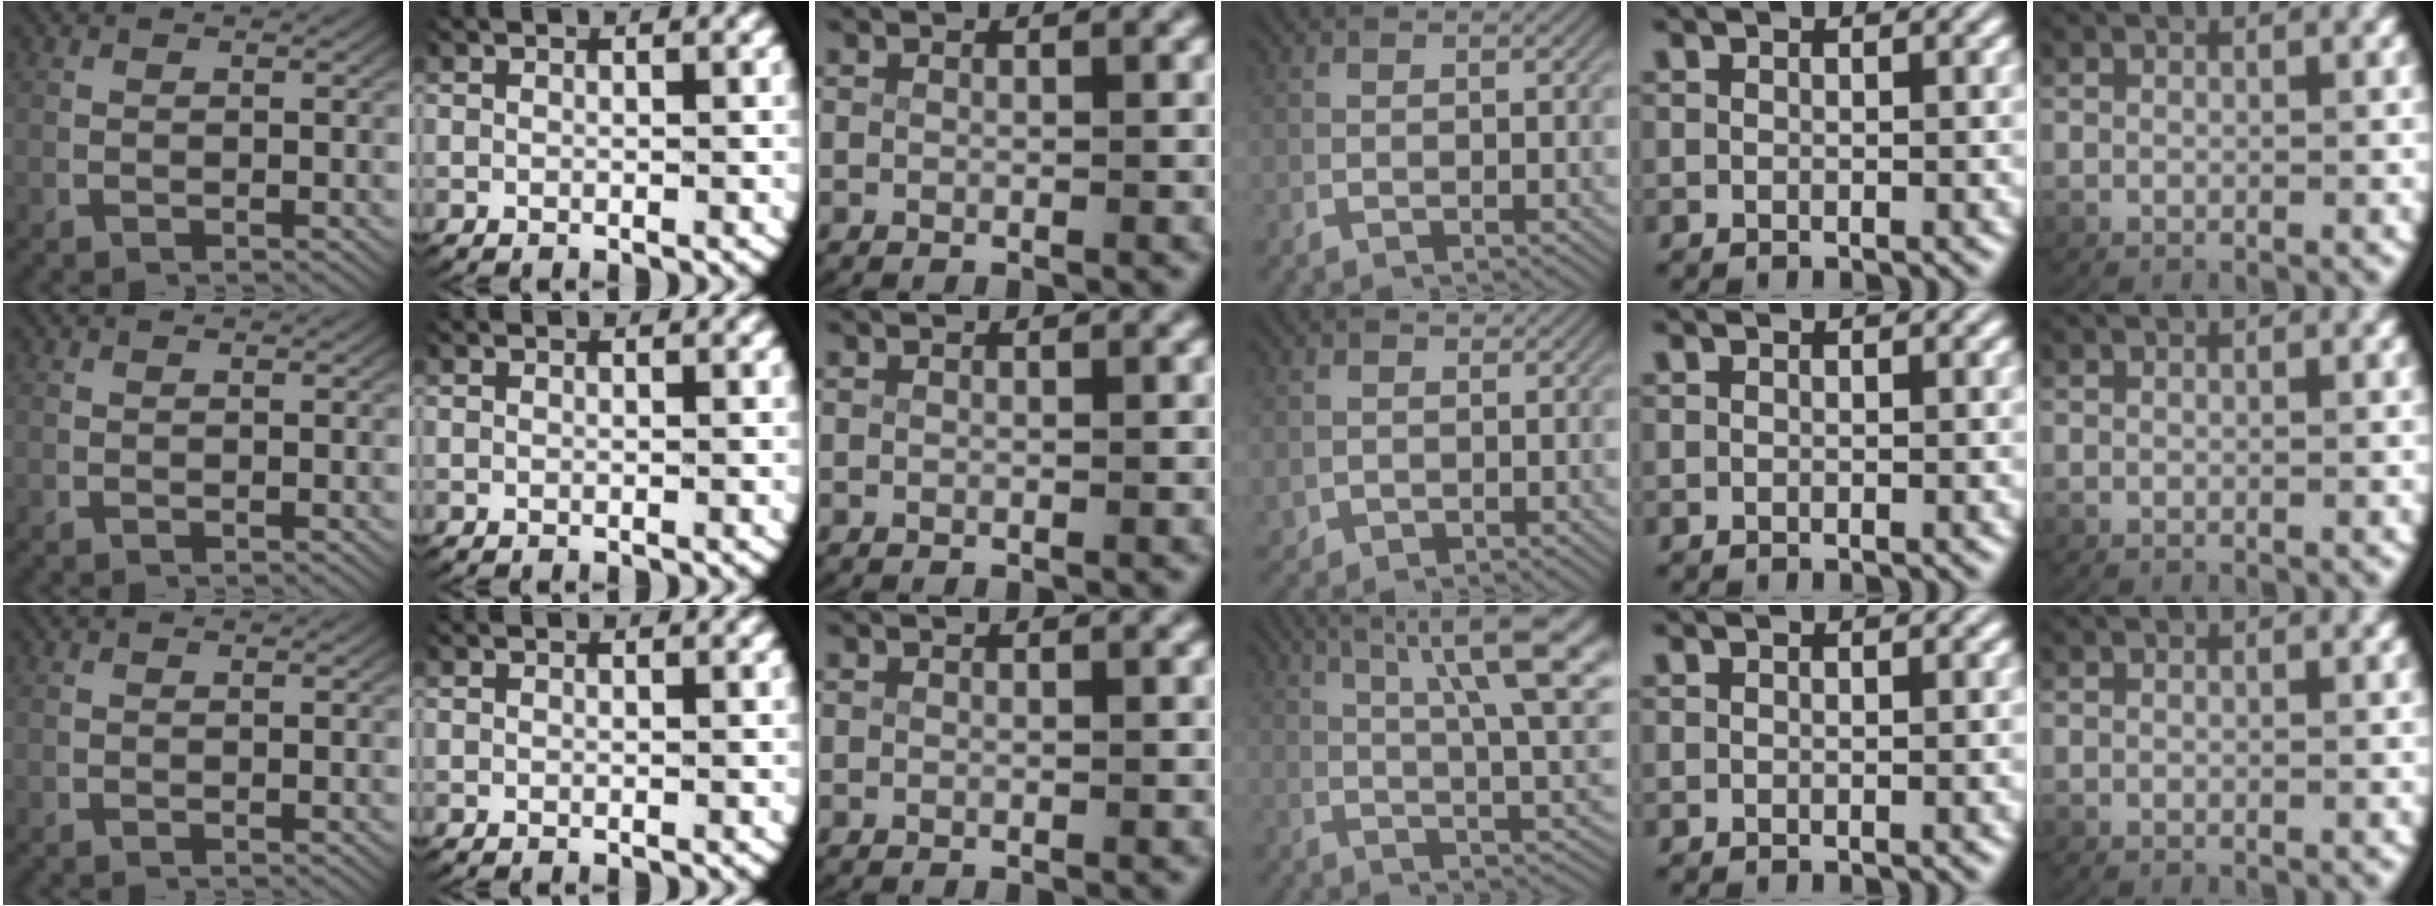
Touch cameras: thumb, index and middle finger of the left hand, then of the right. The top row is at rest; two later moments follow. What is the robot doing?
{"motion": "lift_and_place", "object": "plastic wrap"}